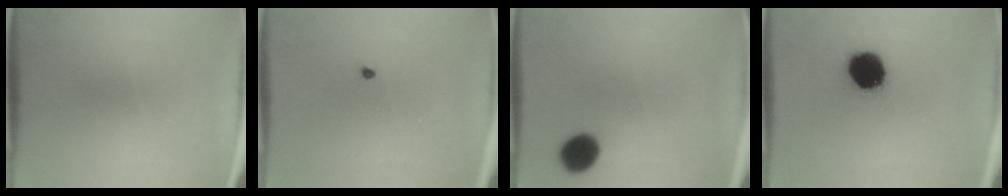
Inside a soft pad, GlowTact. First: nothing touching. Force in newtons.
{"total": 0.6}
{"total": 8.2}
{"total": 15.5}